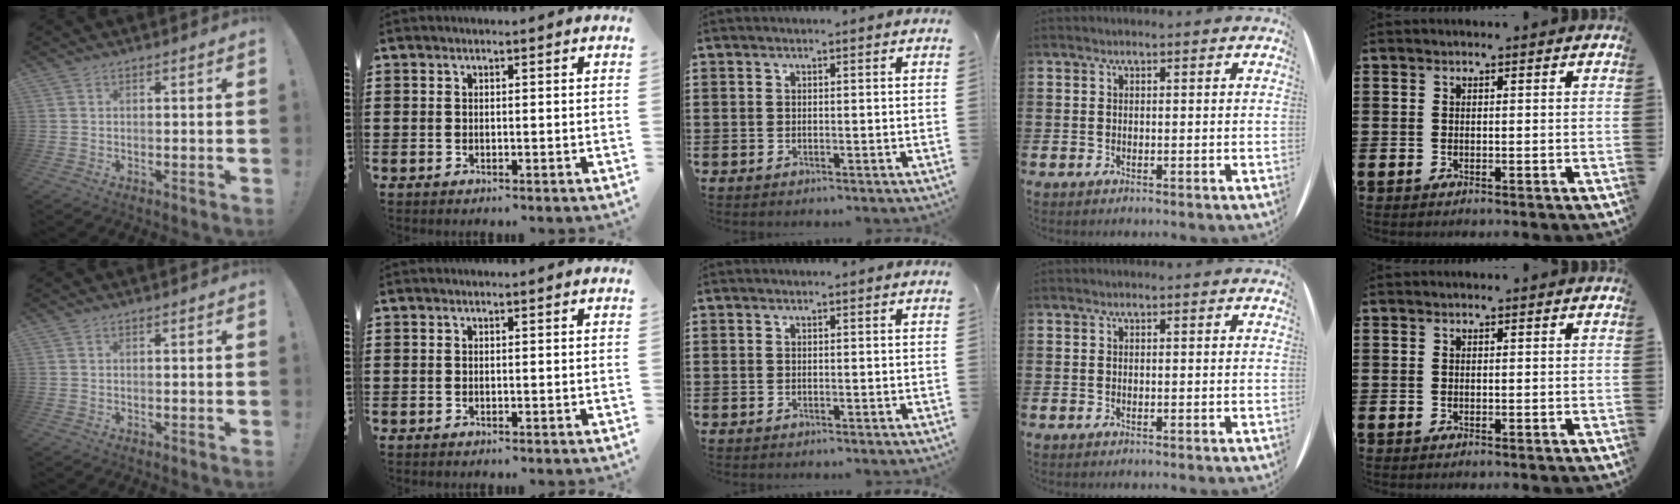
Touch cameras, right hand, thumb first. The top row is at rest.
{}